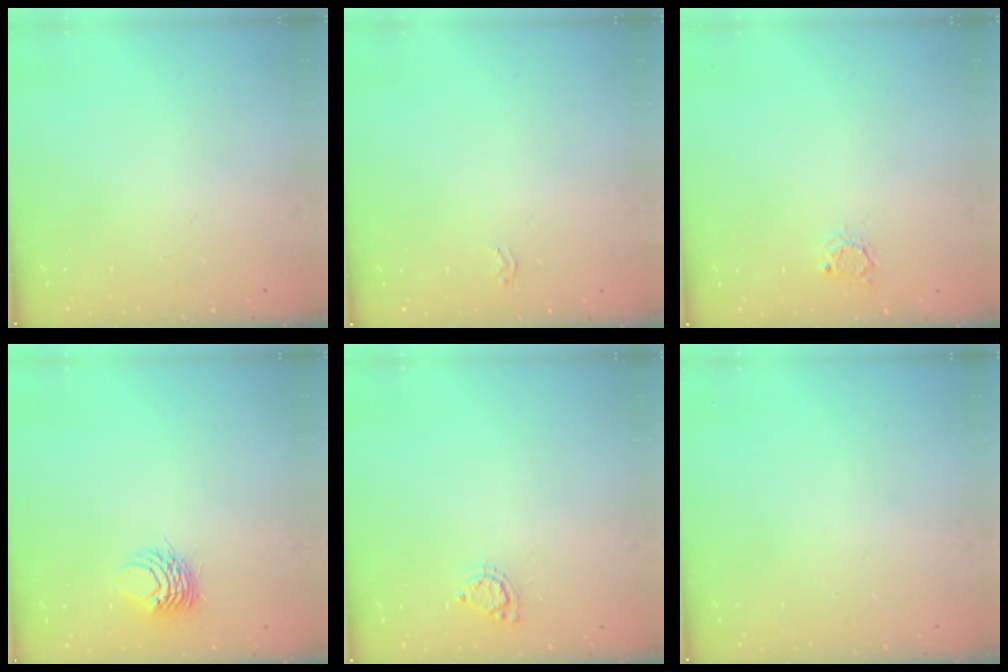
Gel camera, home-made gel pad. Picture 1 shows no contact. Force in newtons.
{"total": 1.6, "press": 1.6, "slide": 0.4}
{"total": 2.9, "press": 2.9, "slide": 0.3}
{"total": 5.5, "press": 5.4, "slide": 0.4}
{"total": 6.1, "press": 6.1, "slide": 0.3}
{"total": 0.0}